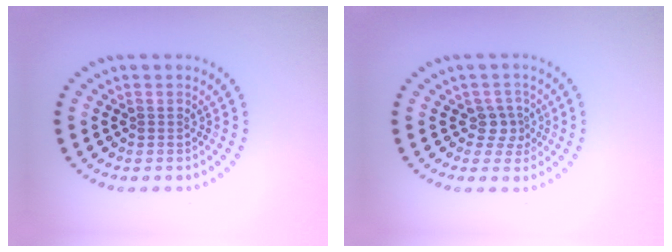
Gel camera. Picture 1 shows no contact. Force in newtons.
{"total": 2.1, "press": 1.6, "slide": 1.3}